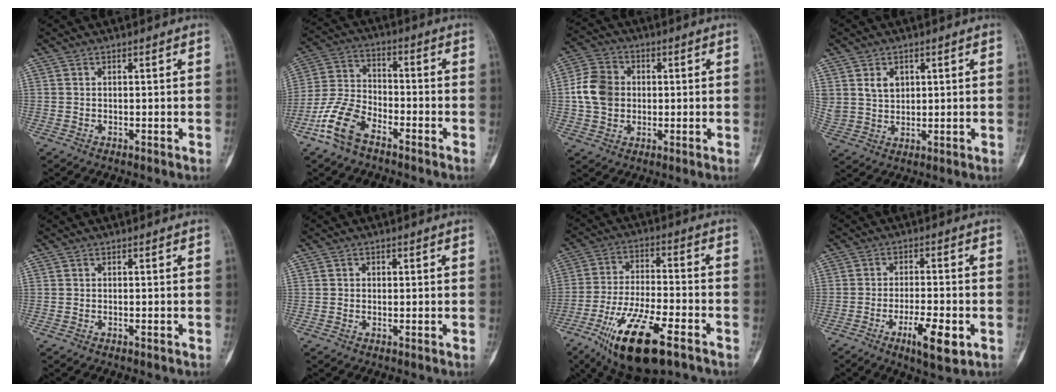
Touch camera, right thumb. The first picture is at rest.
{"total": 10.4, "force": [-6.4, 5.2, 6.3], "torque": [-0.138, 0.034, -0.134]}
{"total": 9.0, "force": [0.2, 7.4, 5.1], "torque": [-0.081, 0.014, -0.004]}
{"total": 5.5, "force": [2.2, 4.1, 2.9], "torque": [-0.042, -0.009, 0.051]}
{"total": 0.0}
{"total": 0.9, "force": [0.1, 0.8, 0.3], "torque": [0.001, 0.002, -0.001]}
{"total": 17.9, "force": [-9.7, 6.0, 13.8], "torque": [-0.260, 0.029, -0.164]}
{"total": 8.2, "force": [-3.5, 2.3, 7.1], "torque": [-0.120, 0.006, -0.053]}